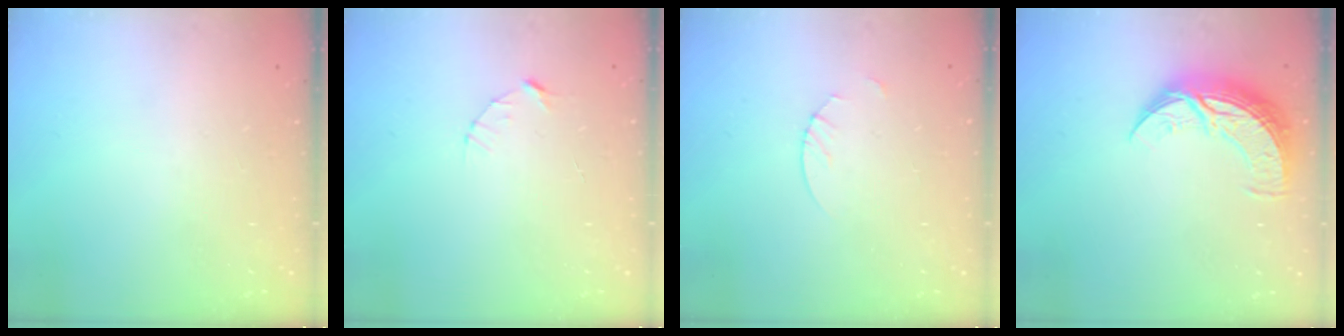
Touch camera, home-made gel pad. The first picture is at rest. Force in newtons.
{"total": 3.1, "press": 3.1, "slide": 0.3}
{"total": 1.9, "press": 1.9, "slide": 0.2}
{"total": 12.7, "press": 12.6, "slide": 0.6}